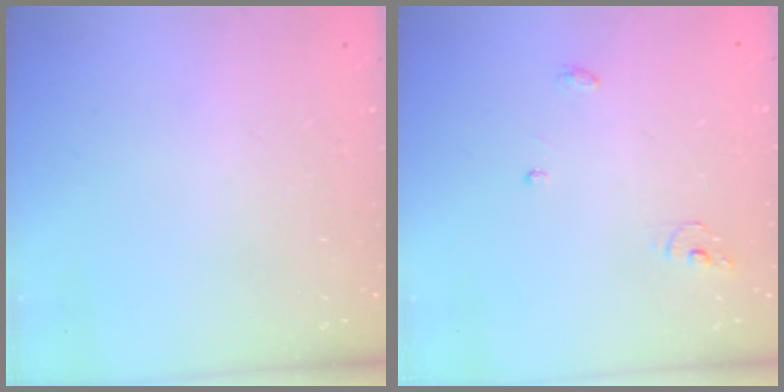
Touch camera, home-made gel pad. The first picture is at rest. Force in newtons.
{"total": 3.9, "press": 3.9, "slide": 0.2}